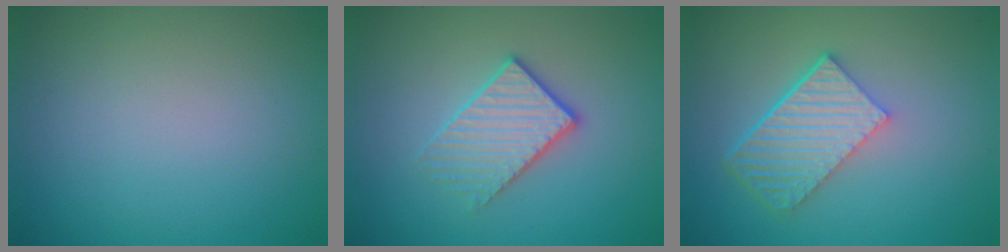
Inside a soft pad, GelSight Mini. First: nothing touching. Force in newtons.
{"total": 3.1, "press": 2.8, "slide": 1.4}
{"total": 5.8, "press": 4.1, "slide": 4.1}